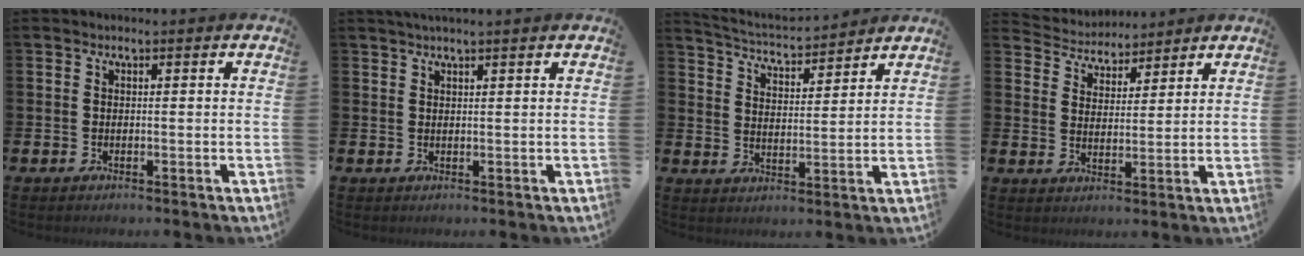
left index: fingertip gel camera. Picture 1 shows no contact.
{"total": 1.5, "force": [1.3, -0.2, 0.6], "torque": [-0.019, 0.003, 0.026]}
{"total": 4.4, "force": [4.4, 0.4, 0.2], "torque": [-0.025, -0.036, 0.073]}
{"total": 4.2, "force": [3.9, 1.3, -0.6], "torque": [-0.017, -0.023, 0.071]}